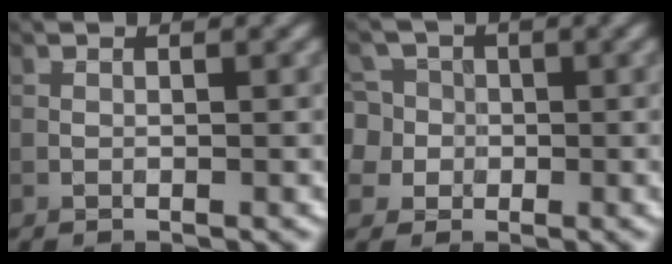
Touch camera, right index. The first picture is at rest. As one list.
[{"total": 6.8, "force": [0.6, 6.4, 2.3], "torque": [-0.042, 0.038, -0.020]}]